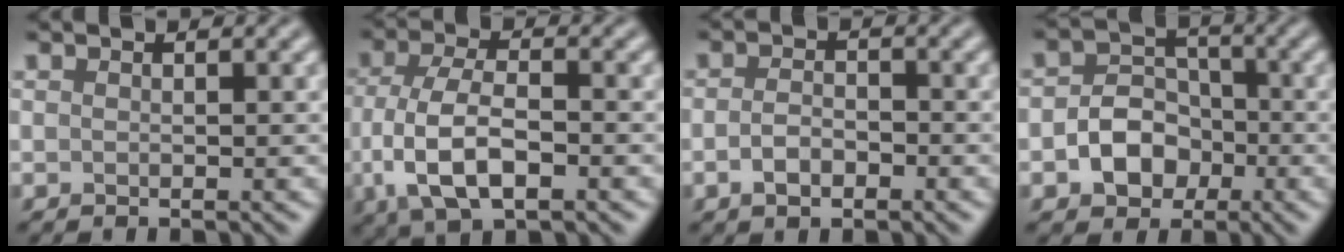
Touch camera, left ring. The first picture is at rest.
{"total": 6.7, "force": [-2.0, 3.1, 5.6], "torque": [-0.114, -0.003, -0.042]}
{"total": 2.2, "force": [-0.9, 1.2, 1.6], "torque": [-0.030, 0.000, -0.021]}
{"total": 4.5, "force": [-1.4, 3.5, 2.4], "torque": [-0.026, 0.001, -0.027]}